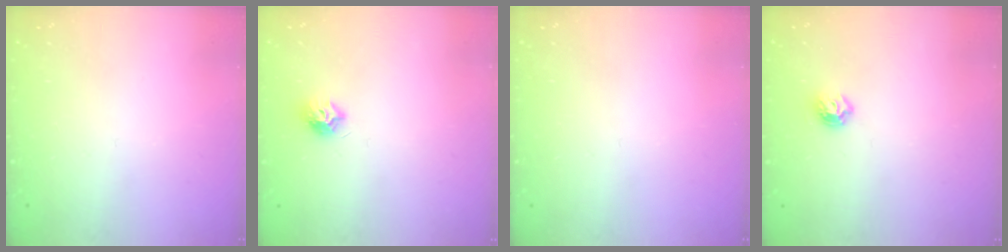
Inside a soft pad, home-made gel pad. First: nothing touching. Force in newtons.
{"total": 7.5, "press": 7.5, "slide": 0.1}
{"total": 0.0}
{"total": 5.2, "press": 5.1, "slide": 0.8}